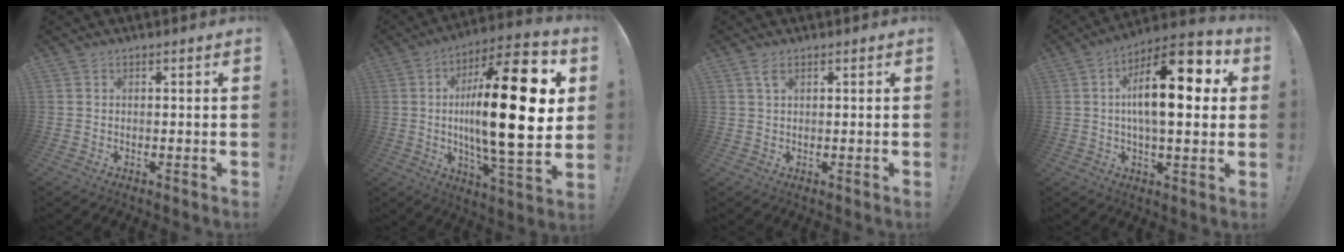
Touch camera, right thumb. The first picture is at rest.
{"total": 27.4, "force": [2.6, 8.1, 26.1], "torque": [-0.438, -0.011, 0.032]}
{"total": 2.5, "force": [1.2, 1.1, 1.8], "torque": [-0.039, 0.002, 0.022]}
{"total": 18.7, "force": [3.4, 7.1, 16.9], "torque": [-0.274, -0.009, 0.042]}